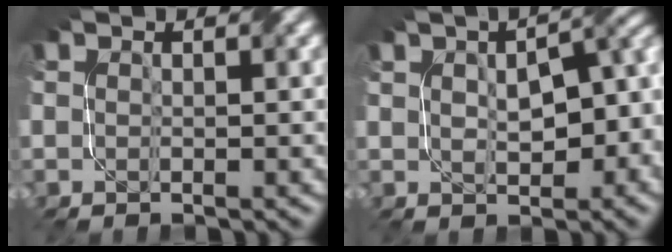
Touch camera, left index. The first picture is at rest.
{"total": 9.3, "force": [0.3, 5.4, 7.5], "torque": [-0.094, 0.007, 0.013]}